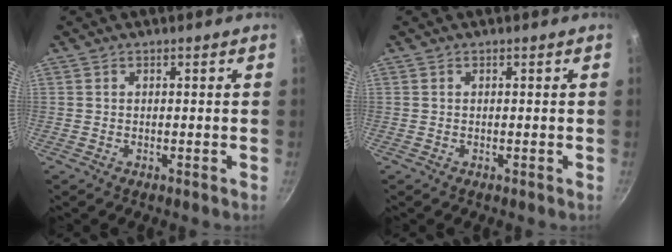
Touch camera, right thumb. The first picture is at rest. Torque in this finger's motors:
{"motor_torque": [0.04, -0.03, 0.11, 0.10, 0.00]}